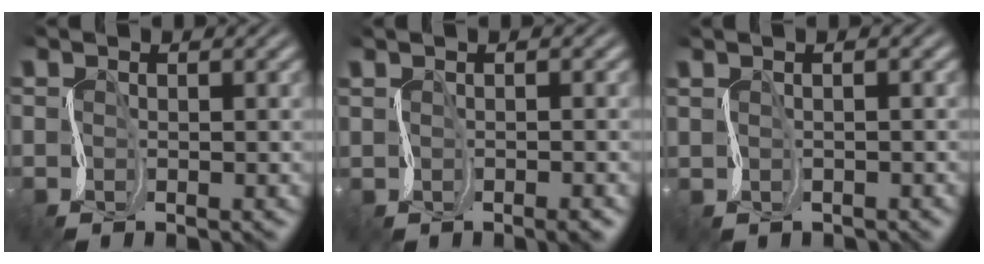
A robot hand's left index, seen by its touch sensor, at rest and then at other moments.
{"total": 0.7, "force": [0.0, 0.0, 0.7], "torque": [0.003, 0.008, 0.001]}
{"total": 1.3, "force": [1.2, -0.2, -0.6], "torque": [0.015, 0.009, 0.006]}